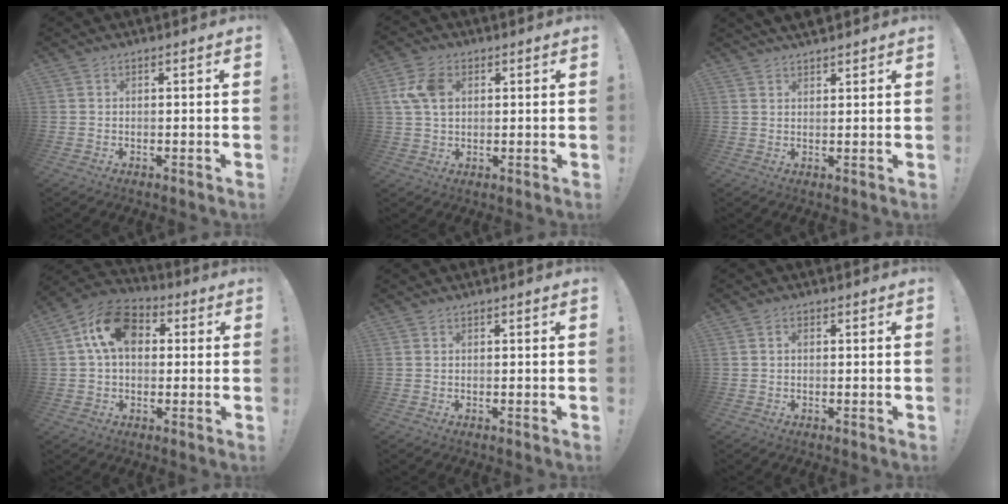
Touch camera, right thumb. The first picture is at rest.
{"total": 7.5, "force": [2.0, 5.3, 4.9], "torque": [-0.093, 0.007, 0.038]}
{"total": 3.1, "force": [2.8, 0.9, 1.0], "torque": [-0.015, -0.014, 0.051]}
{"total": 14.7, "force": [3.7, 10.0, 10.0], "torque": [-0.155, 0.009, 0.068]}
{"total": 0.0}
{"total": 0.9, "force": [-0.1, 0.7, 0.6], "torque": [-0.005, -0.001, -0.003]}